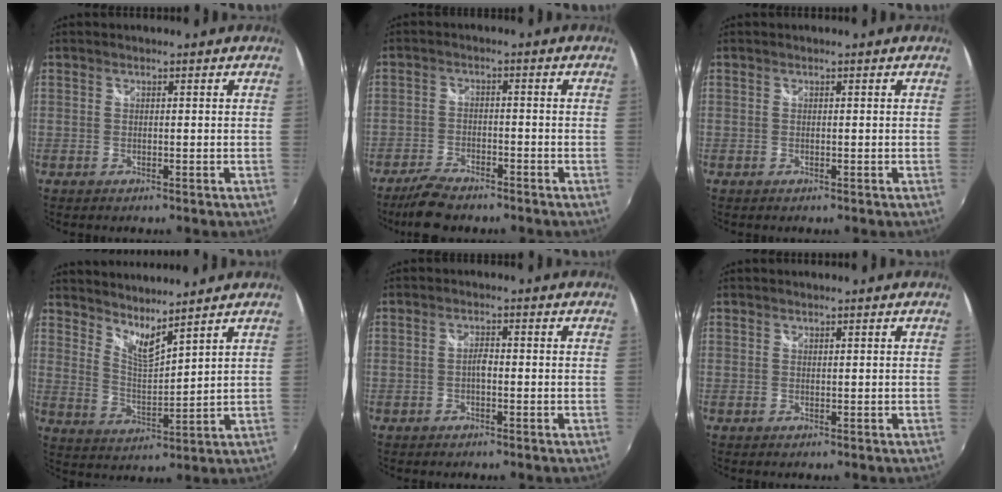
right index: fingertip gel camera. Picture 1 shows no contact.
{"total": 7.0, "force": [-5.9, 2.2, 3.1], "torque": [-0.089, -0.011, -0.107]}
{"total": 0.0}
{"total": 6.9, "force": [6.1, 0.4, 3.2], "torque": [-0.052, -0.014, 0.109]}
{"total": 1.6, "force": [-0.5, 0.6, 1.4], "torque": [-0.027, 0.005, -0.011]}
{"total": 0.0}